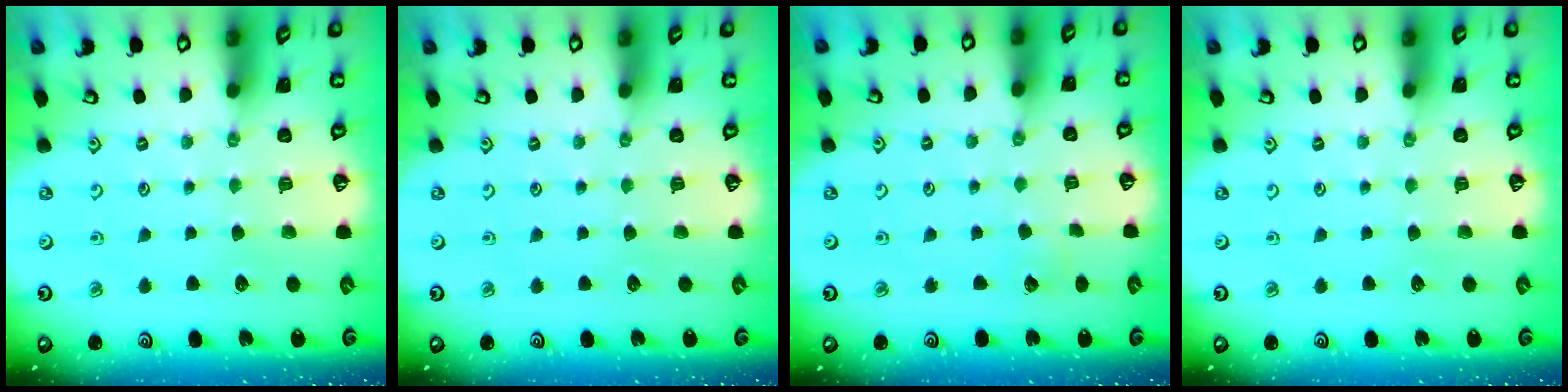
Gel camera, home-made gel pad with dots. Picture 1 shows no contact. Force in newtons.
{"total": 0.0}
{"total": 2.2, "press": 2.2, "slide": 0.2}
{"total": 0.0}